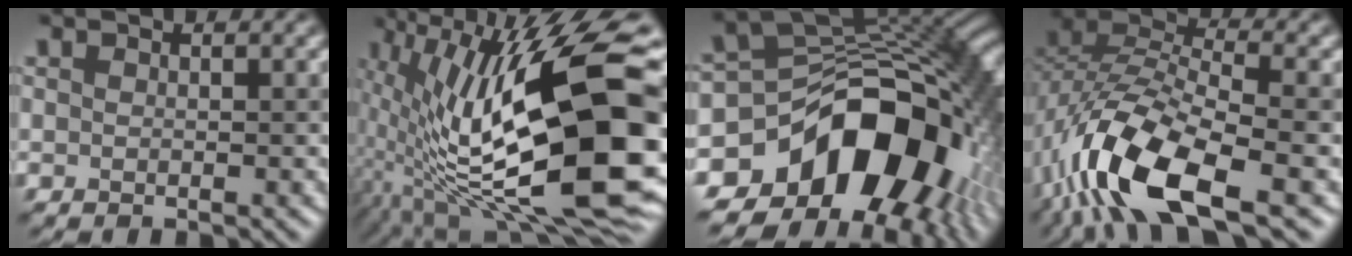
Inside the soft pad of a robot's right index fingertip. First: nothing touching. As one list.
[{"total": 18.0, "force": [0.1, 6.5, 16.8], "torque": [-0.286, 0.009, -0.005]}, {"total": 16.3, "force": [-5.9, 10.6, 10.8], "torque": [-0.140, -0.008, -0.097]}, {"total": 11.8, "force": [-6.2, 4.4, 9.0], "torque": [-0.179, 0.003, -0.124]}]